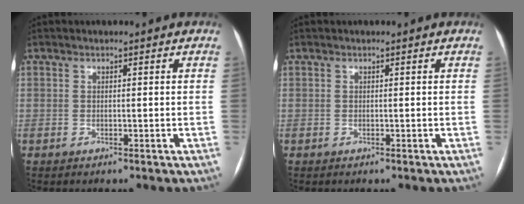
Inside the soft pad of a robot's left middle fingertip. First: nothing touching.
{"total": 0.0}